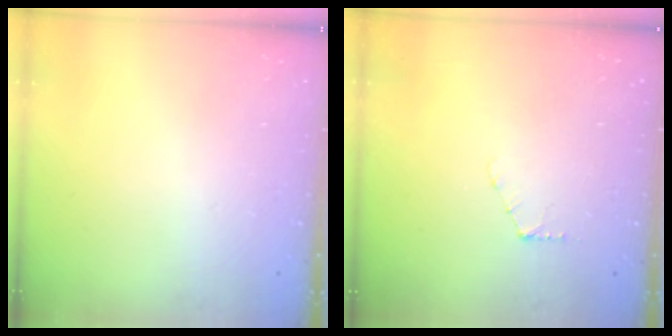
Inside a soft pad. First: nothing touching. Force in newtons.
{"total": 3.1, "press": 3.1, "slide": 0.4}